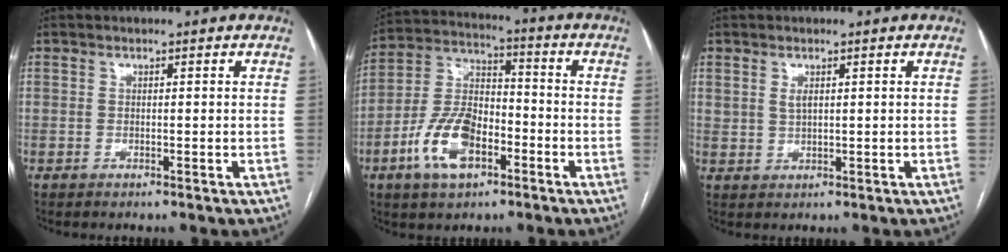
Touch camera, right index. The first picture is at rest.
{"total": 11.9, "force": [-5.1, 5.9, 9.0], "torque": [-0.200, 0.014, -0.091]}
{"total": 1.7, "force": [1.0, 0.9, 1.1], "torque": [-0.026, 0.002, 0.023]}